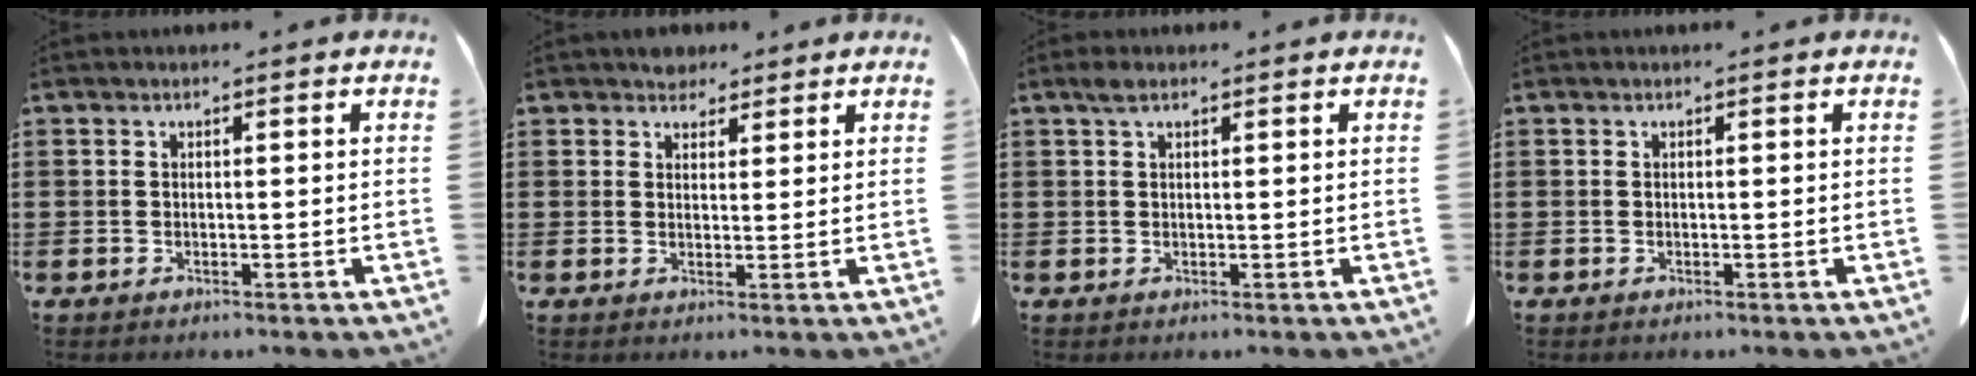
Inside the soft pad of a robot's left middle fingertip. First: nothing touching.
{"total": 3.0, "force": [2.6, 1.5, 0.3], "torque": [-0.007, 0.001, 0.049]}
{"total": 1.5, "force": [0.8, 0.8, 0.9], "torque": [-0.023, 0.005, 0.015]}
{"total": 0.0}